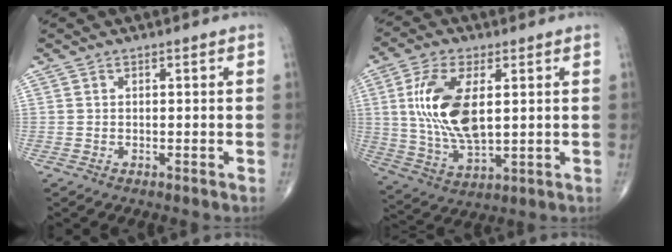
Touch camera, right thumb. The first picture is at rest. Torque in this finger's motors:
{"motor_torque": [1.22, 3.68, 1.75, 0.26, 0.23]}